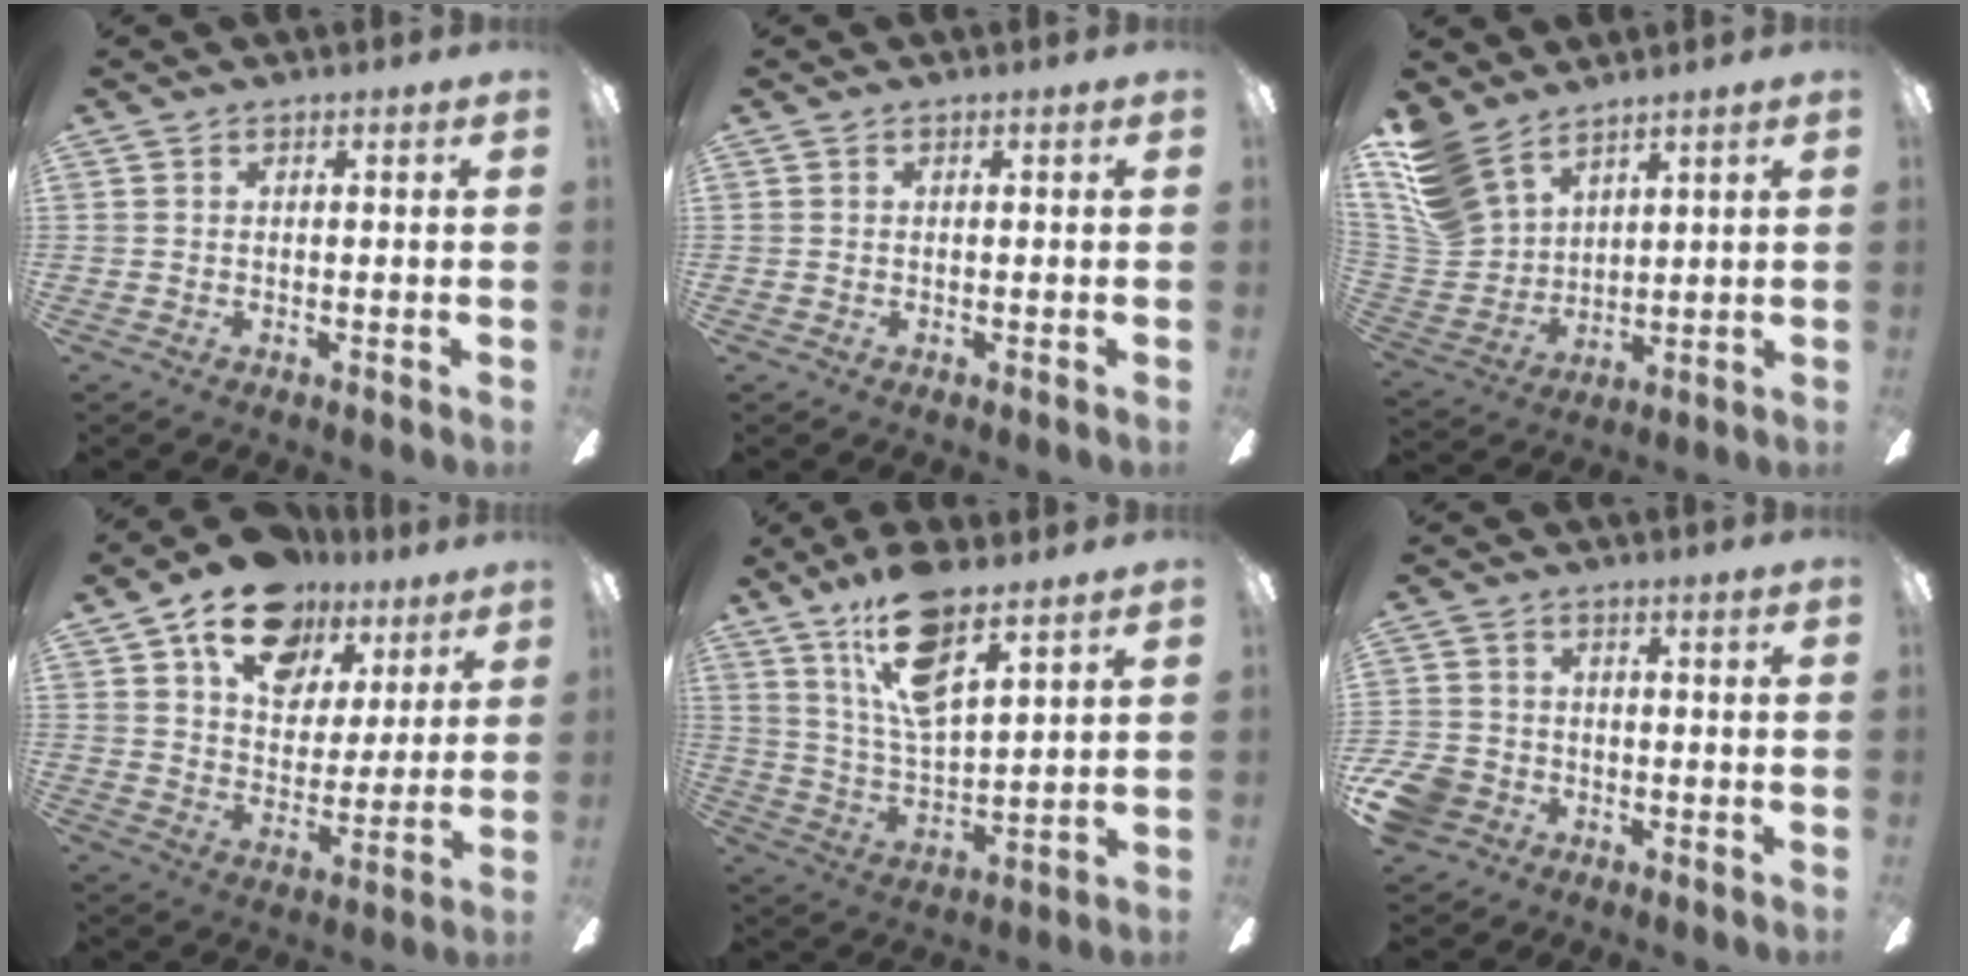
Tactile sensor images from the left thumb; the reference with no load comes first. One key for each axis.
{"total": 0.0}
{"total": 14.1, "fx": 10.4, "fy": 7.7, "fz": 5.7, "tx": -0.157, "ty": -0.043, "tz": 0.205}
{"total": 17.3, "fx": 11.1, "fy": 10.7, "fz": 7.8, "tx": -0.122, "ty": -0.058, "tz": 0.202}
{"total": 15.3, "fx": 10.1, "fy": 5.2, "fz": 10.3, "tx": -0.194, "ty": -0.030, "tz": 0.177}
{"total": 7.2, "fx": -3.4, "fy": 5.6, "fz": 3.0, "tx": -0.084, "ty": 0.025, "tz": -0.066}